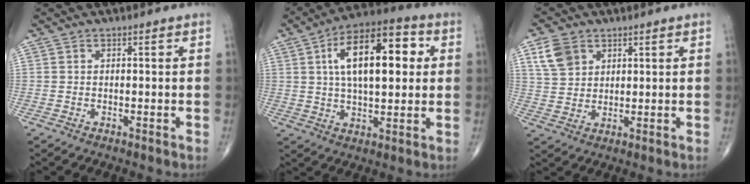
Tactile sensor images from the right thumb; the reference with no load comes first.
{"total": 17.8, "force": [4.0, 8.2, 15.3], "torque": [-0.226, 0.015, 0.059]}
{"total": 6.6, "force": [3.3, 4.7, 3.2], "torque": [-0.047, -0.009, 0.067]}